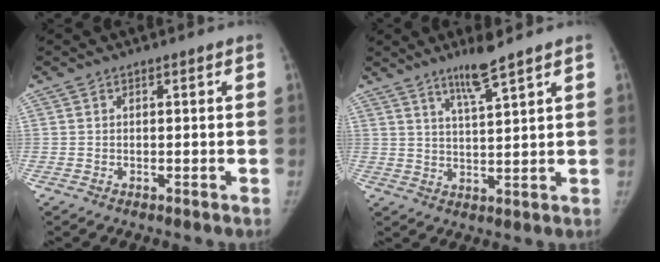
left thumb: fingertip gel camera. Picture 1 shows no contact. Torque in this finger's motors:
{"motor_torque": [0.39, -0.40, 0.77, -0.61, 0.18]}